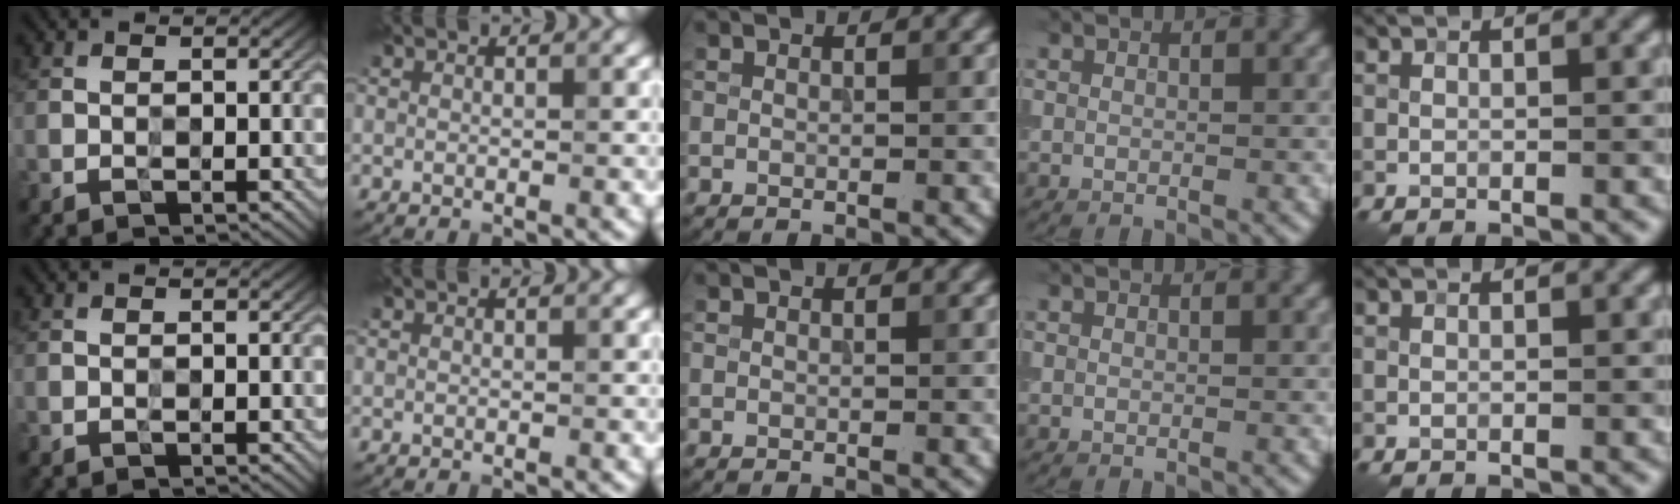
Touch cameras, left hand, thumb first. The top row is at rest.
{}